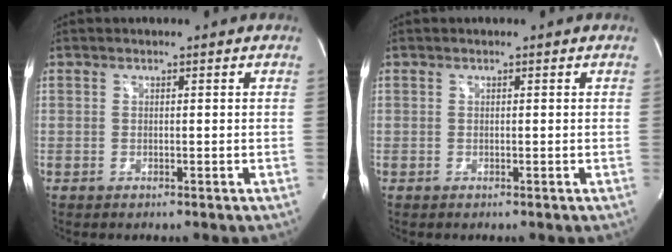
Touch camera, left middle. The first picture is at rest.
{"total": 0.0}